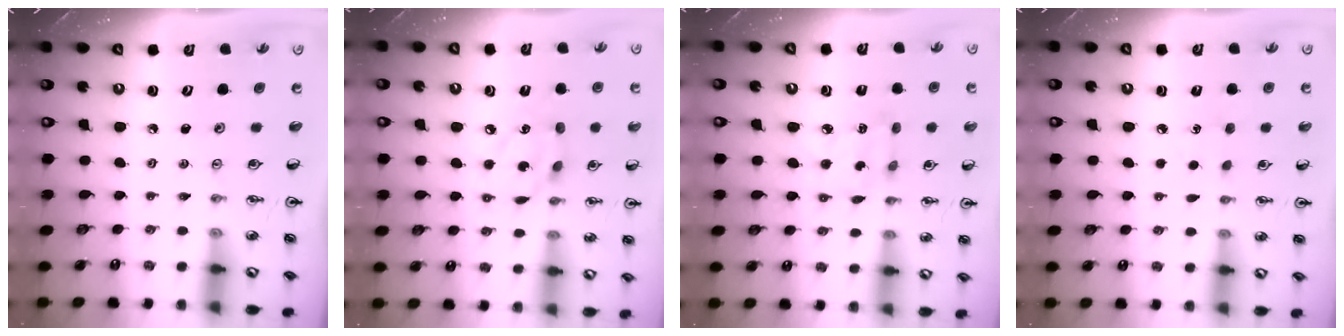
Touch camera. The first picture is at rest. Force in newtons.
{"total": 9.9, "press": 9.9, "slide": 0.4}
{"total": 5.8, "press": 5.8, "slide": 0.2}
{"total": 4.5, "press": 4.5, "slide": 0.5}